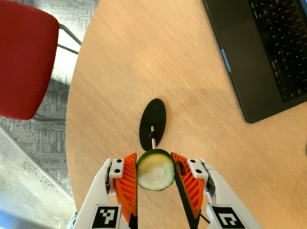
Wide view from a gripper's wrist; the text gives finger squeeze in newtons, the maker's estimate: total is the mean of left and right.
{"total": 9.7, "left": 9.9, "right": 9.5}